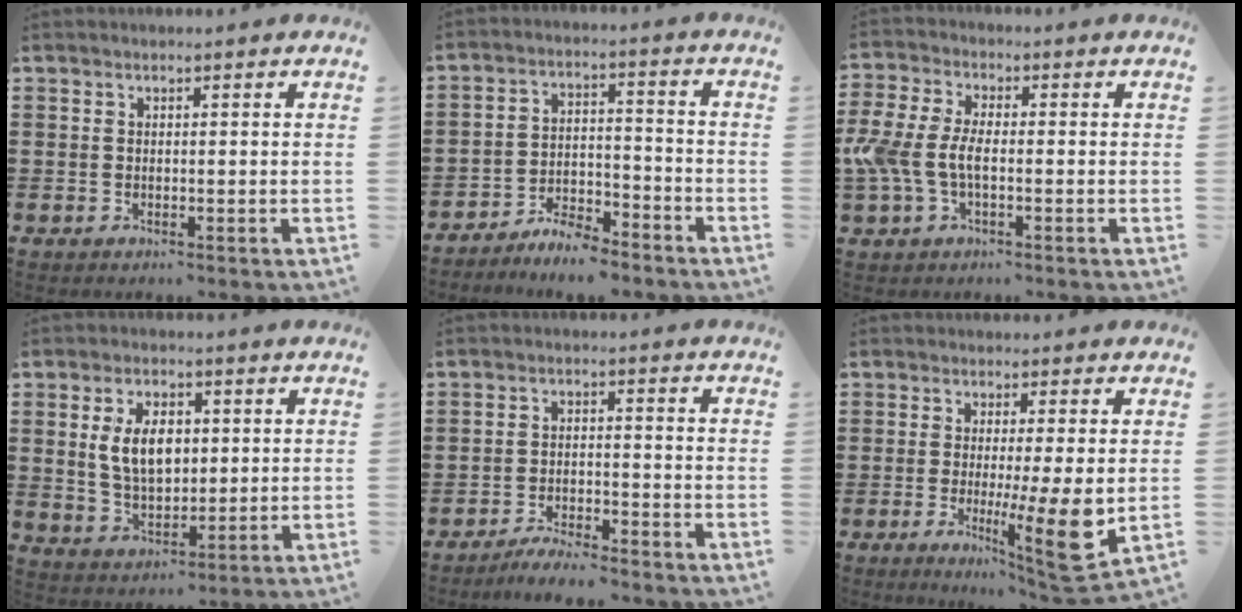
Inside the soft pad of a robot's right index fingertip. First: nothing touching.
{"total": 5.5, "force": [-5.3, 0.8, 1.2], "torque": [-0.021, 0.012, -0.103]}
{"total": 6.2, "force": [-1.3, 3.2, 5.1], "torque": [-0.140, -0.007, -0.036]}
{"total": 7.4, "force": [1.3, 4.6, 5.7], "torque": [-0.112, 0.009, 0.016]}
{"total": 3.7, "force": [-3.7, 0.2, 0.4], "torque": [-0.012, 0.008, -0.077]}
{"total": 9.7, "force": [-1.1, 0.7, 9.6], "torque": [-0.153, -0.024, -0.013]}